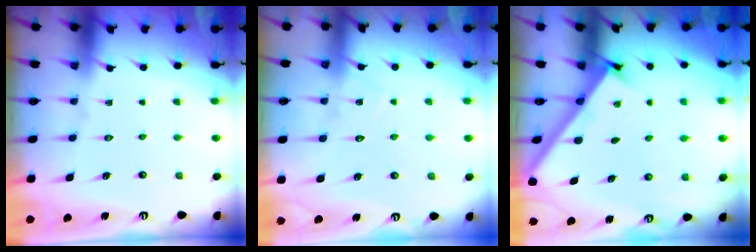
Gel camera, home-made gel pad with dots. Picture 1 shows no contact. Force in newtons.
{"total": 8.5, "press": 8.4, "slide": 0.6}
{"total": 2.2, "press": 2.2, "slide": 0.2}